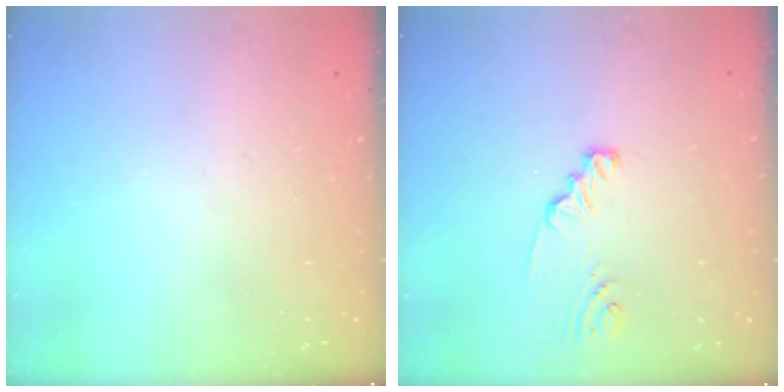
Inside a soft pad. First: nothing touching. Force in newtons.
{"total": 2.1, "press": 2.1, "slide": 0.2}